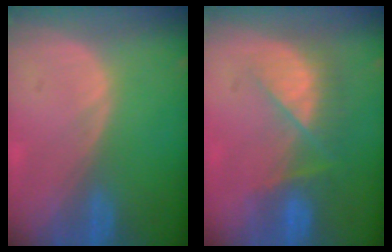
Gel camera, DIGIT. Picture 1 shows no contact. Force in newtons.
{"total": 7.8, "press": 7.2, "slide": 3.1}